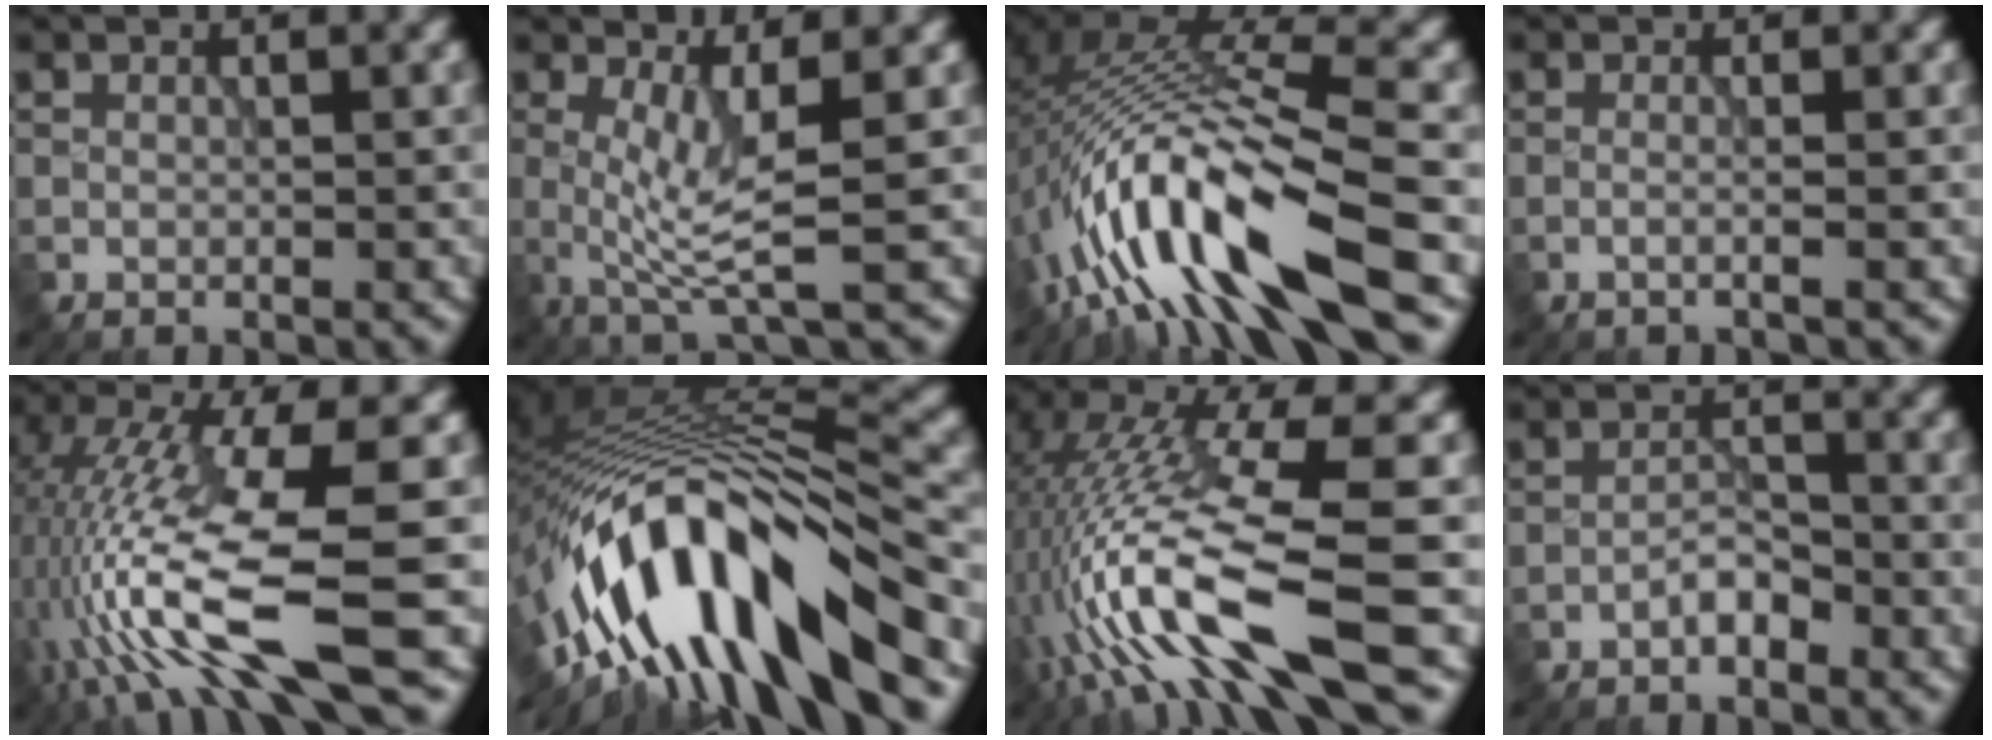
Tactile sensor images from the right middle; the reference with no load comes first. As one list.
[{"total": 4.5, "force": [0.0, 0.7, 4.5], "torque": [-0.092, -0.008, 0.003]}, {"total": 13.5, "force": [-4.9, 3.6, 12.0], "torque": [-0.224, 0.016, -0.078]}, {"total": 1.6, "force": [-0.2, 0.6, 1.5], "torque": [-0.012, -0.006, -0.024]}, {"total": 12.2, "force": [-4.1, 2.4, 11.3], "torque": [-0.232, 0.002, -0.069]}, {"total": 13.7, "force": [-7.3, 4.4, 10.6], "torque": [-0.176, 0.017, -0.123]}, {"total": 13.6, "force": [-4.3, 3.3, 12.5], "torque": [-0.260, 0.005, -0.066]}, {"total": 1.9, "force": [-1.4, 0.7, 1.2], "torque": [-0.020, 0.008, -0.028]}]